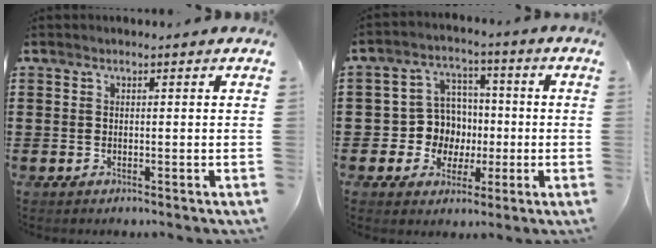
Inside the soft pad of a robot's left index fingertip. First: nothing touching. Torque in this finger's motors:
{"motor_torque": [0.21, 0.19, -0.01, 0.00]}